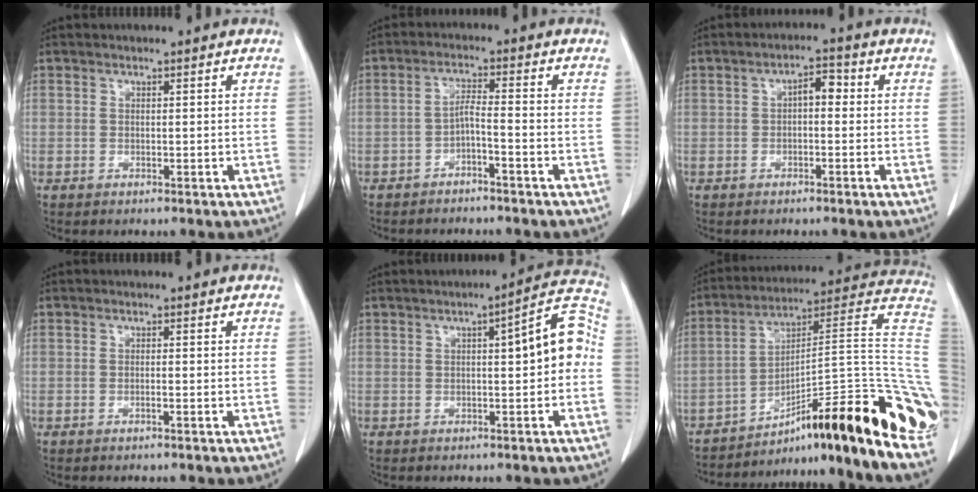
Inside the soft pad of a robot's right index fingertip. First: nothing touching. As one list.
[{"total": 2.8, "force": [-1.5, 0.1, 2.3], "torque": [-0.042, 0.012, -0.028]}, {"total": 3.5, "force": [0.4, 1.6, 3.1], "torque": [-0.047, 0.017, 0.004]}, {"total": 0.7, "force": [-0.3, 0.0, 0.6], "torque": [-0.018, -0.002, -0.002]}, {"total": 8.5, "force": [0.6, 1.6, 8.3], "torque": [-0.101, 0.031, 0.003]}, {"total": 28.7, "force": [-17.4, 1.1, 22.8], "torque": [-0.213, 0.017, -0.259]}]